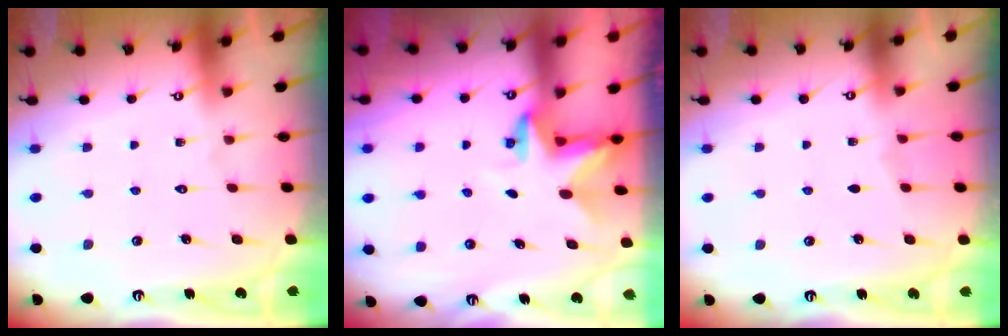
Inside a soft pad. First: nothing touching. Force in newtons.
{"total": 2.8, "press": 2.8, "slide": 0.2}
{"total": 1.6, "press": 1.5, "slide": 0.3}